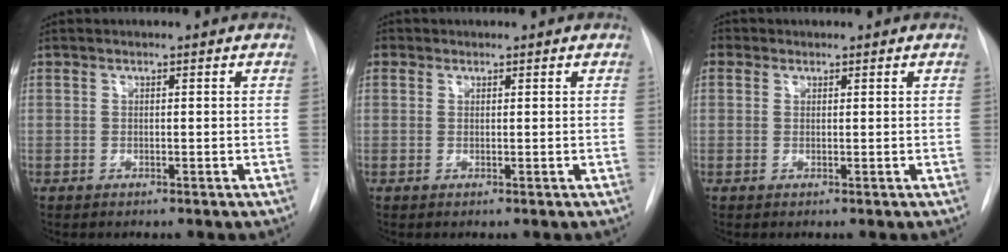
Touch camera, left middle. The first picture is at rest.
{"total": 1.1, "force": [0.6, 1.0, 0.2], "torque": [0.003, 0.006, 0.005]}
{"total": 1.8, "force": [0.8, 1.5, 0.5], "torque": [-0.006, 0.010, 0.011]}